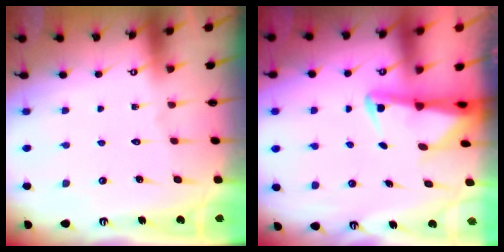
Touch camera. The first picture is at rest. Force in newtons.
{"total": 2.5, "press": 2.5, "slide": 0.6}